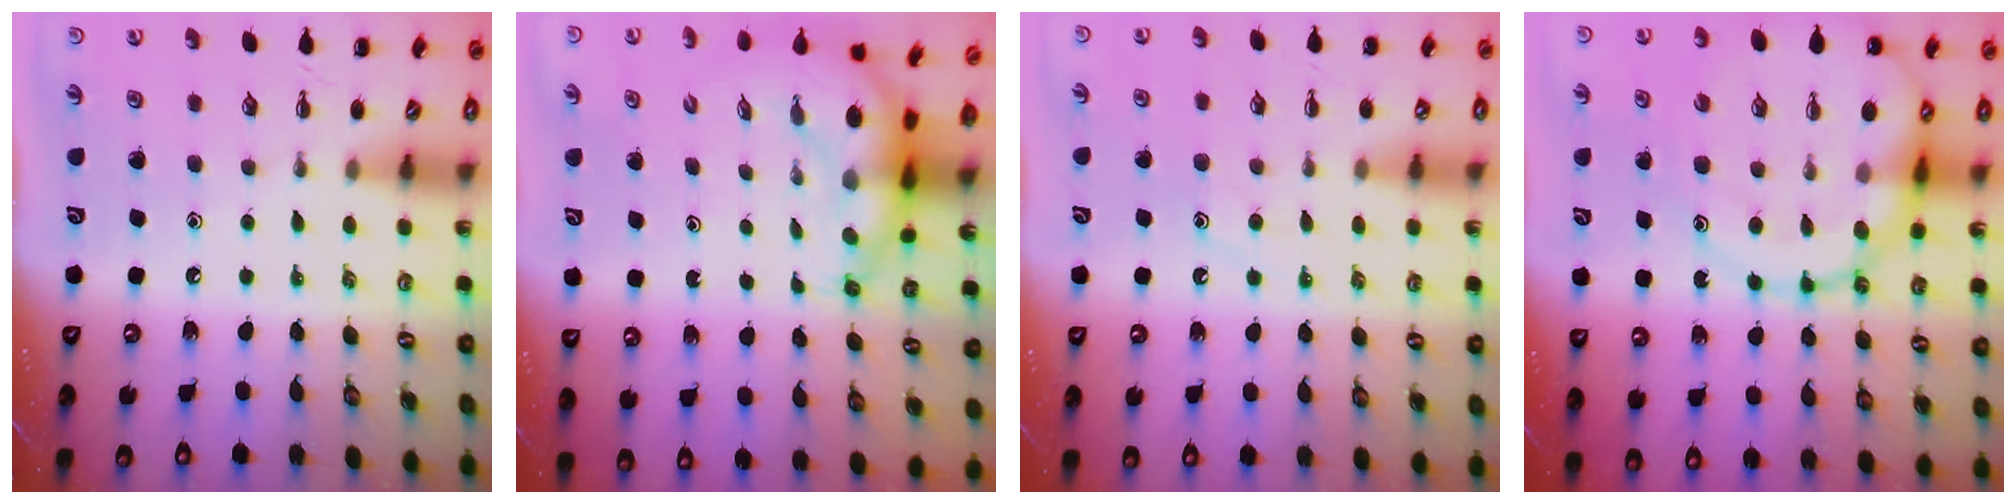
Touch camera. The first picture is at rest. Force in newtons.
{"total": 6.5, "press": 6.3, "slide": 1.8}
{"total": 7.7, "press": 7.6, "slide": 1.1}
{"total": 19.4, "press": 19.2, "slide": 3.0}